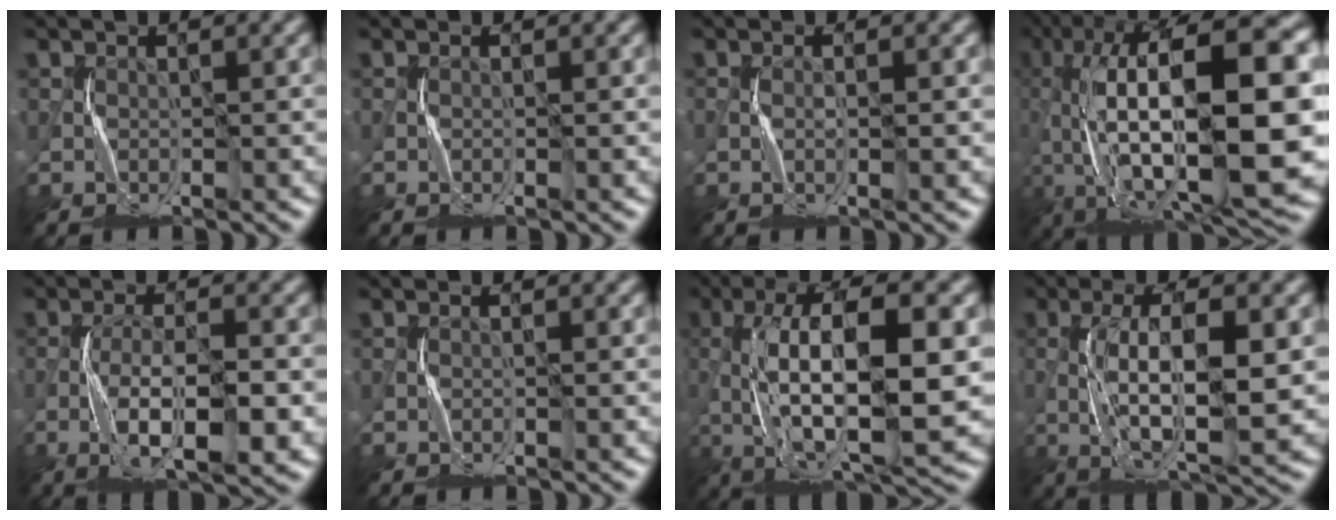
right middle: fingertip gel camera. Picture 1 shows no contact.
{"total": 0.6, "force": [-0.1, -0.4, -0.4], "torque": [0.005, -0.001, -0.002]}
{"total": 1.0, "force": [0.0, -0.3, 0.9], "torque": [-0.019, -0.003, 0.000]}
{"total": 18.4, "force": [-0.6, 7.4, 16.8], "torque": [-0.314, 0.026, -0.015]}
{"total": 6.7, "force": [-2.6, 1.8, 5.9], "torque": [-0.115, -0.001, -0.044]}
{"total": 0.5, "force": [-0.2, -0.3, -0.4], "torque": [0.005, -0.002, -0.002]}
{"total": 12.1, "force": [-0.6, 4.0, 11.4], "torque": [-0.201, 0.008, -0.009]}
{"total": 8.5, "force": [-0.5, 2.5, 8.1], "torque": [-0.154, 0.002, -0.006]}